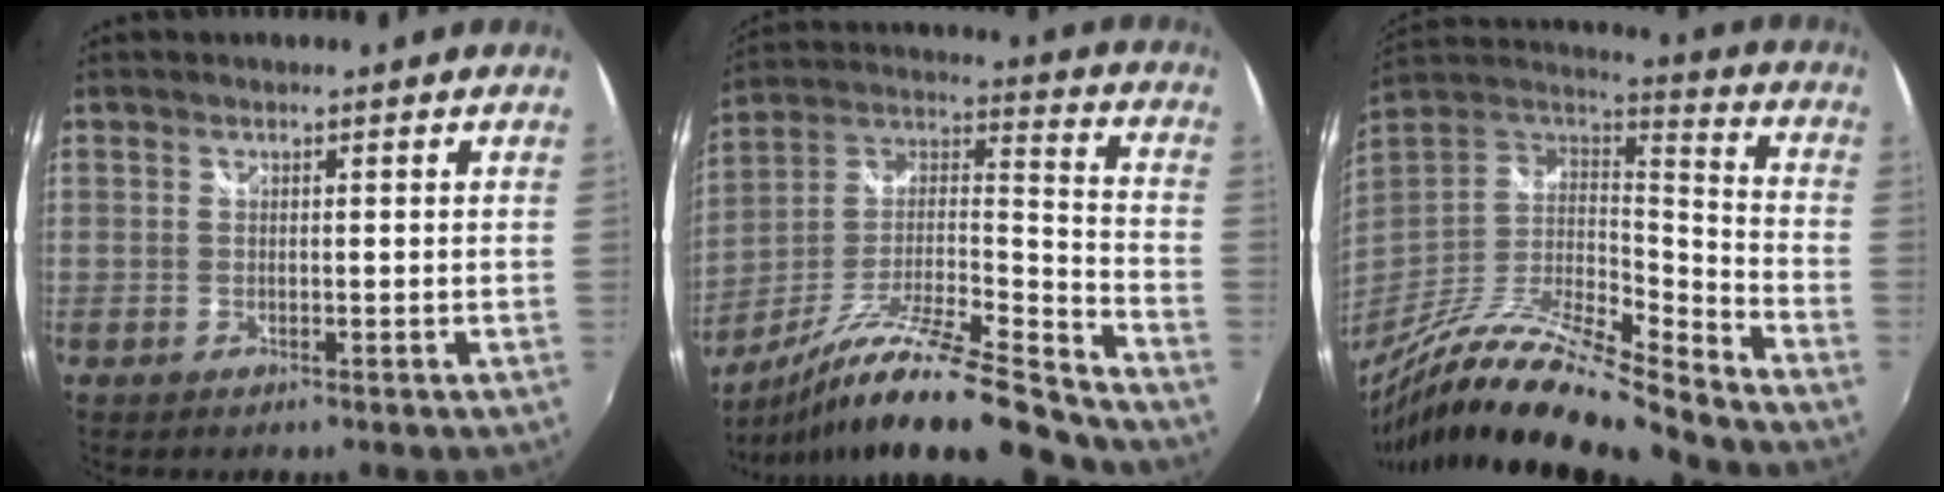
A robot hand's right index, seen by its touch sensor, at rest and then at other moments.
{"total": 23.5, "force": [-17.6, 3.4, 15.2], "torque": [-0.250, -0.023, -0.292]}
{"total": 21.3, "force": [-17.4, 2.6, 12.1], "torque": [-0.234, -0.029, -0.318]}